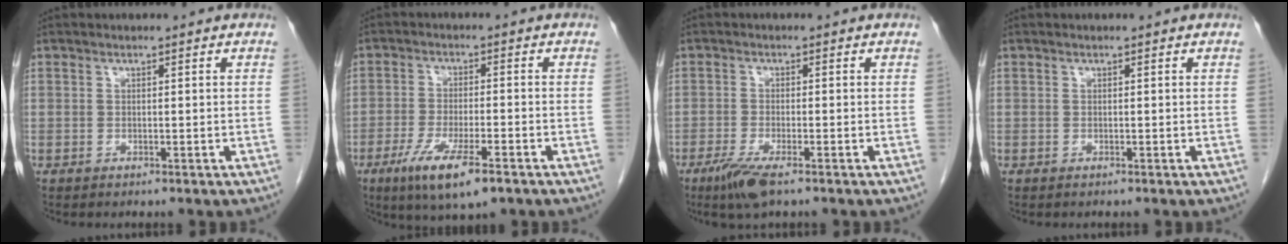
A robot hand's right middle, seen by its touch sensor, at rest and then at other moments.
{"total": 9.3, "force": [-5.3, 1.7, 7.4], "torque": [-0.136, -0.021, -0.086]}
{"total": 5.1, "force": [-3.3, 0.8, 3.8], "torque": [-0.080, -0.014, -0.061]}
{"total": 0.0}